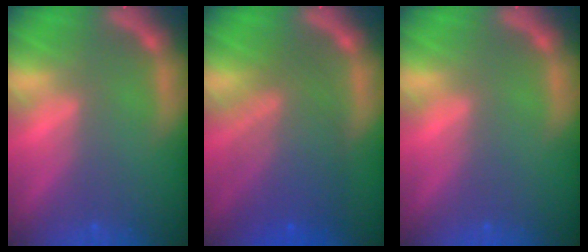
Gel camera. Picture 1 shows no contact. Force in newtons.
{"total": 8.0}
{"total": 0.0}